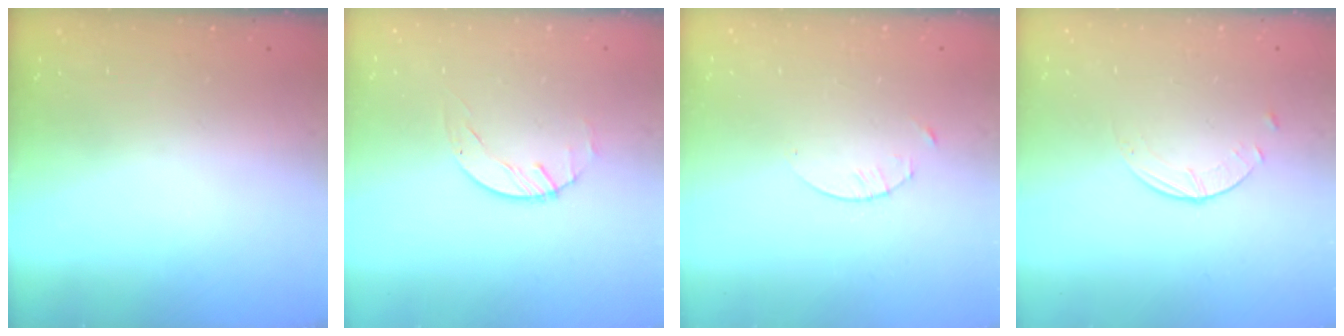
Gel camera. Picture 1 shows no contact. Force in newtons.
{"total": 0.6, "press": 0.6, "slide": 0.1}
{"total": 1.7, "press": 1.6, "slide": 0.2}
{"total": 0.9, "press": 0.9, "slide": 0.1}